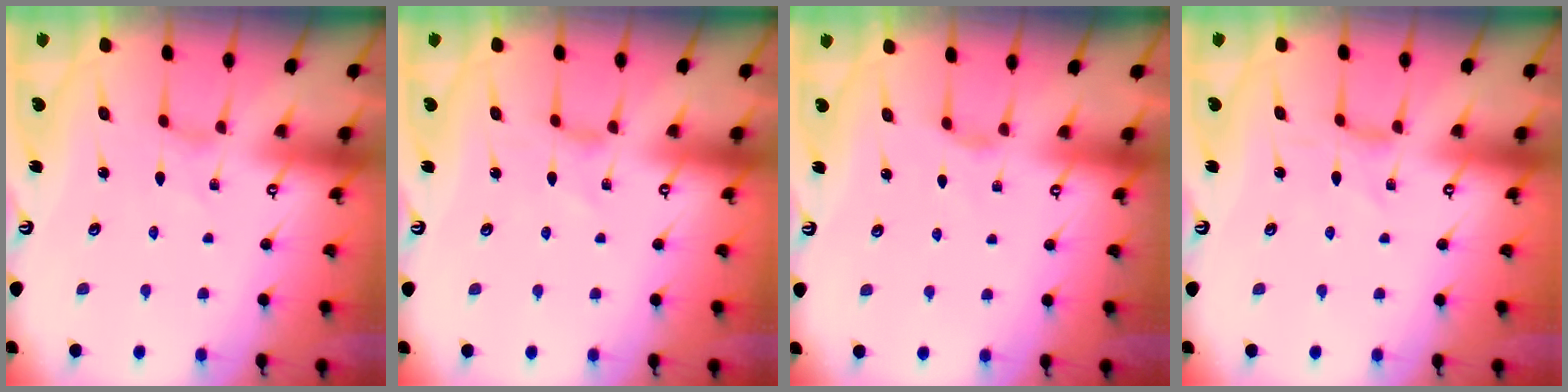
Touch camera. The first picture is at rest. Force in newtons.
{"total": 0.0}
{"total": 0.7, "press": 0.6, "slide": 0.3}
{"total": 0.0}